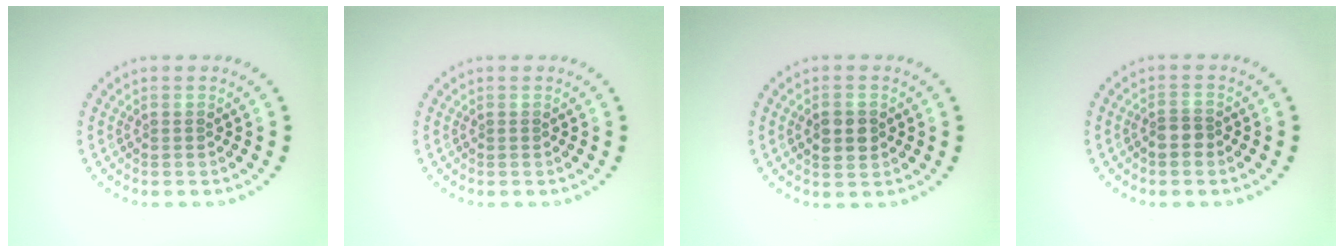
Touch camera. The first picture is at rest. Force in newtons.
{"total": 0.0}
{"total": 2.8, "press": 2.8, "slide": 0.1}
{"total": 1.7, "press": 1.5, "slide": 0.8}